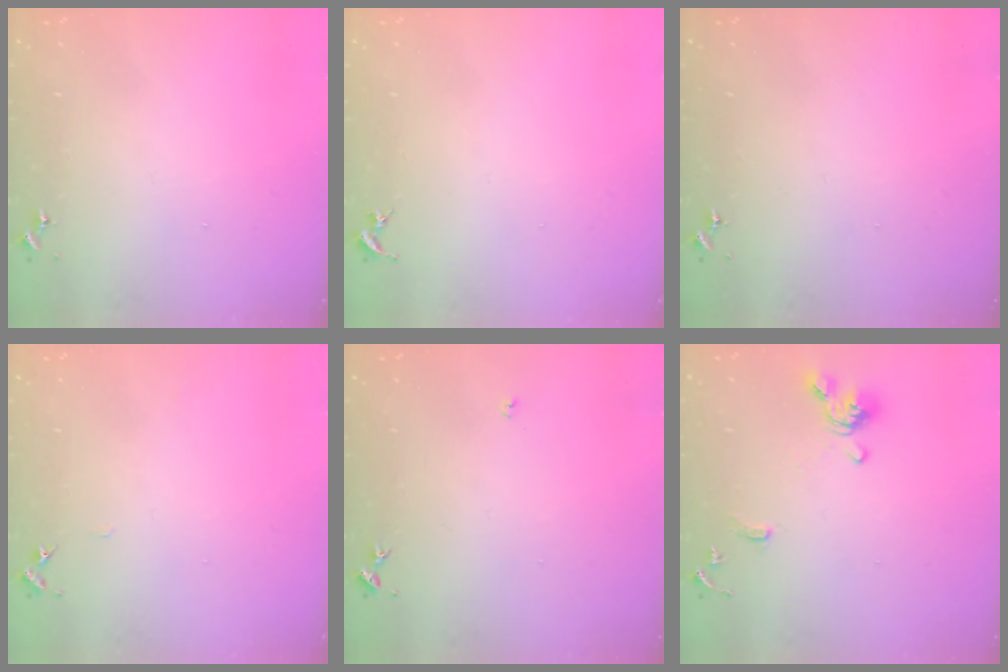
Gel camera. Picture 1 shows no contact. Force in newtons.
{"total": 0.0}
{"total": 0.0}
{"total": 4.0, "press": 4.0, "slide": 0.5}
{"total": 3.0, "press": 3.0, "slide": 0.4}
{"total": 11.3, "press": 11.2, "slide": 1.3}